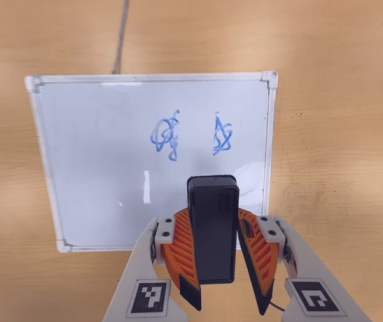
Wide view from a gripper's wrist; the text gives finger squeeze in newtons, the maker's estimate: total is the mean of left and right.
{"total": 9.9, "left": 10.0, "right": 9.7}